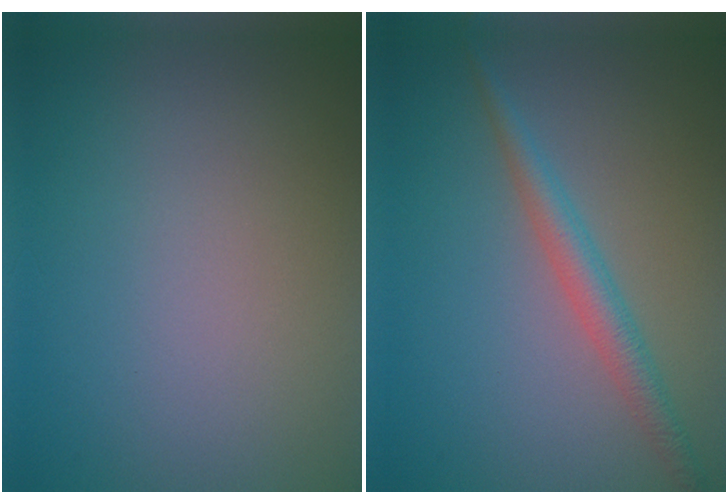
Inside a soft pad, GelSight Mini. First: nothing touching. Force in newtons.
{"total": 2.6, "press": 2.6, "slide": 0.0}